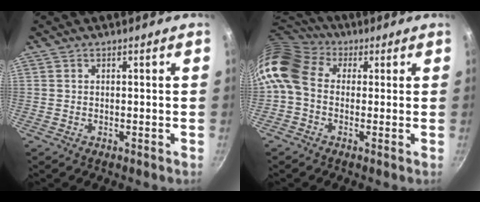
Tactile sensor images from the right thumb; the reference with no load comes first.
{"total": 12.5, "force": [1.4, 9.8, 7.6], "torque": [-0.154, 0.029, 0.006]}